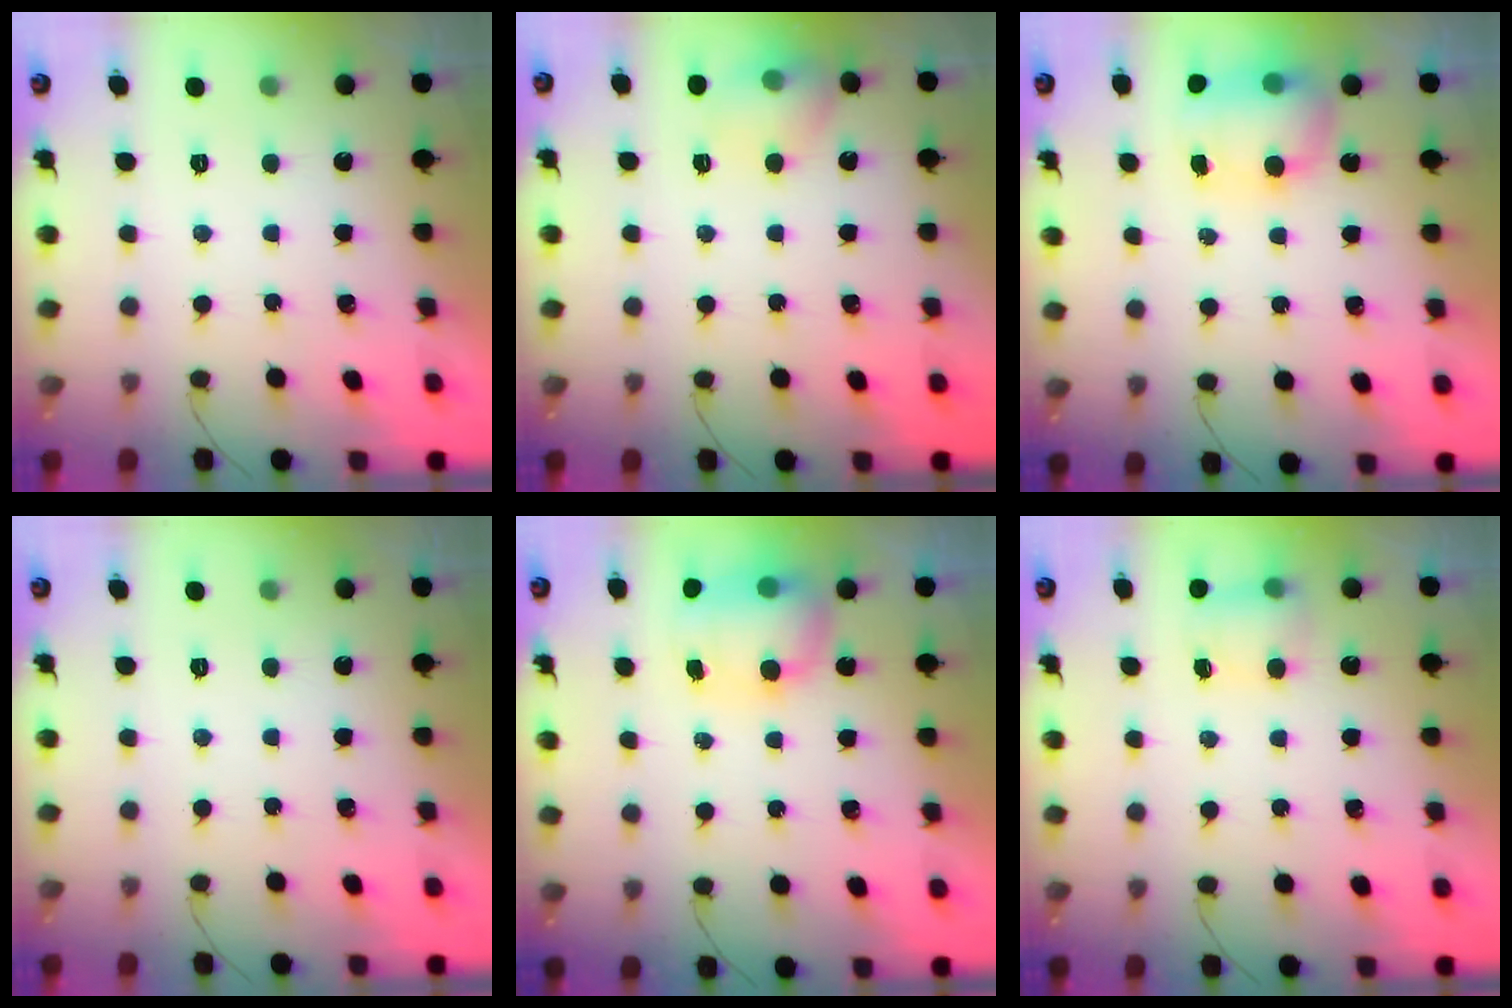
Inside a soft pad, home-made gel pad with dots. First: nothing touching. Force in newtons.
{"total": 9.8, "press": 9.7, "slide": 1.5}
{"total": 11.2, "press": 9.0, "slide": 6.7}
{"total": 0.0}
{"total": 7.8, "press": 7.6, "slide": 1.8}
{"total": 4.6, "press": 4.5, "slide": 0.8}